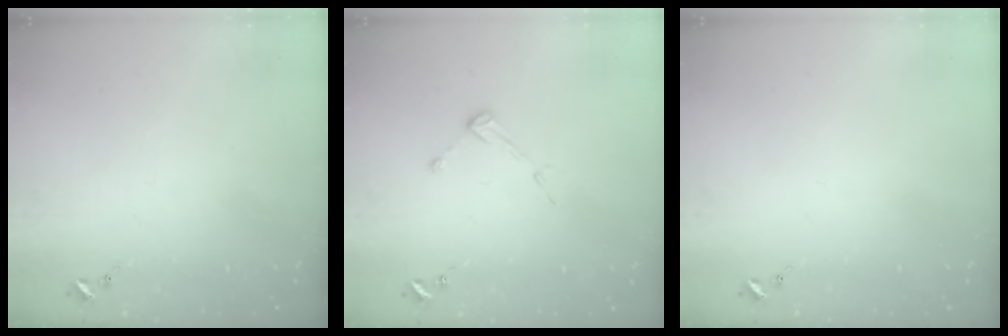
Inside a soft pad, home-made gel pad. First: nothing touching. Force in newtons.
{"total": 4.3, "press": 4.3, "slide": 0.5}
{"total": 0.0}